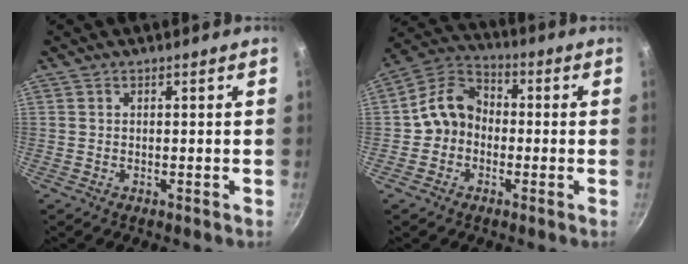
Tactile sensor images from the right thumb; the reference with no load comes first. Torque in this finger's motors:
{"motor_torque": [-0.34, 0.63, -0.20, -0.15, 0.14]}